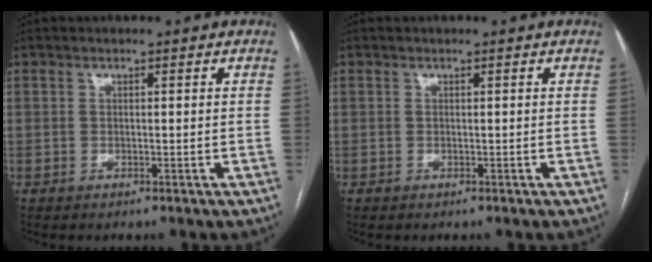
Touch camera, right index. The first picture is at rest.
{"total": 0.0}